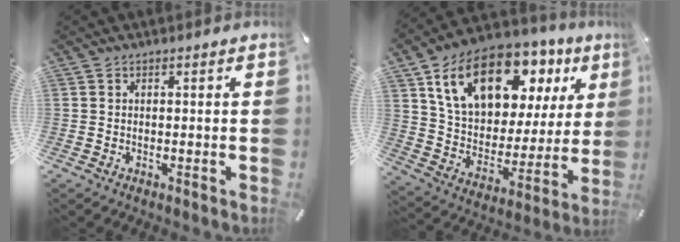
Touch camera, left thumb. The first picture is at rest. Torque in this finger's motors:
{"motor_torque": [2.50, 2.51, 1.77, -1.00, 0.28]}